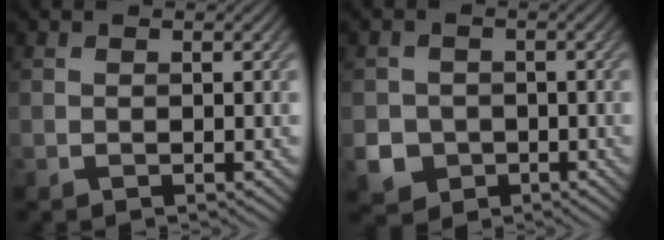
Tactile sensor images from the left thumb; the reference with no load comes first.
{"total": 4.9, "force": [-1.8, 4.4, 1.3], "torque": [-0.030, -0.012, -0.043]}